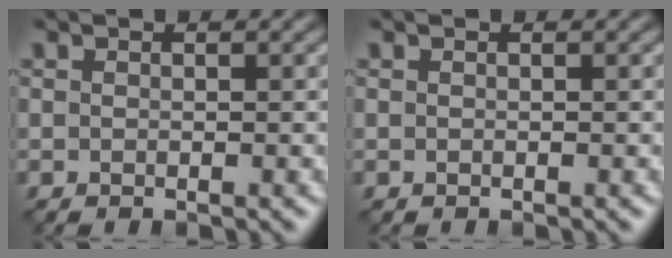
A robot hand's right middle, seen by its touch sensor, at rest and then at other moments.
{"total": 0.0}